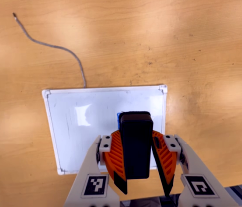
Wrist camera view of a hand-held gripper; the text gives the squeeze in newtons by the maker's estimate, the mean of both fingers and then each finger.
{"total": 9.0, "left": 8.6, "right": 9.3}